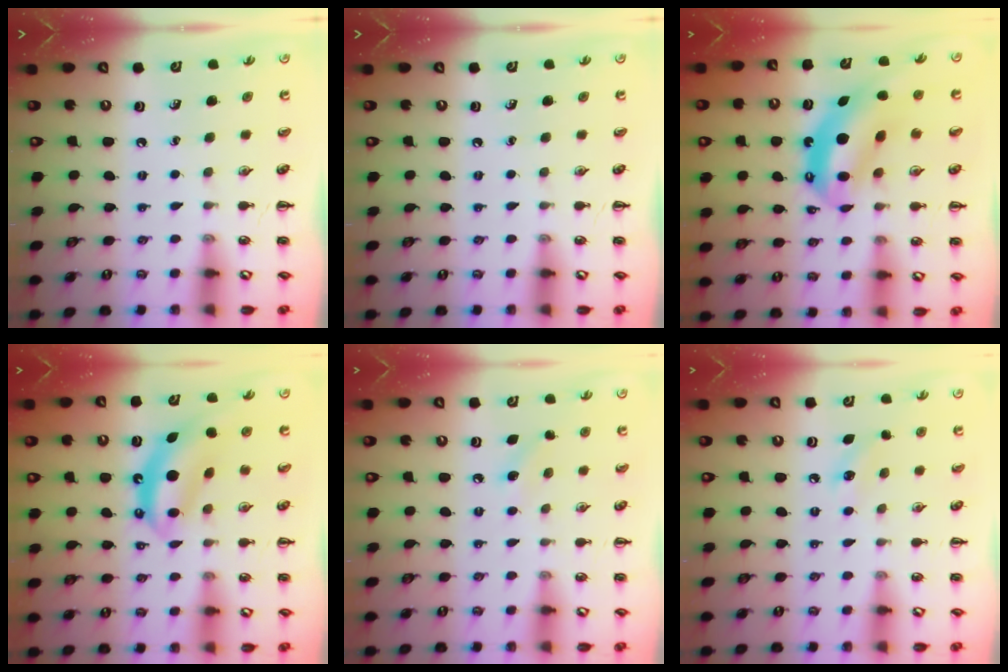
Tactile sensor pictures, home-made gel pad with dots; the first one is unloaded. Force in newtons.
{"total": 0.0}
{"total": 9.9, "press": 9.6, "slide": 2.4}
{"total": 8.9, "press": 8.8, "slide": 1.4}
{"total": 6.6, "press": 6.2, "slide": 2.1}
{"total": 7.1, "press": 6.9, "slide": 1.9}